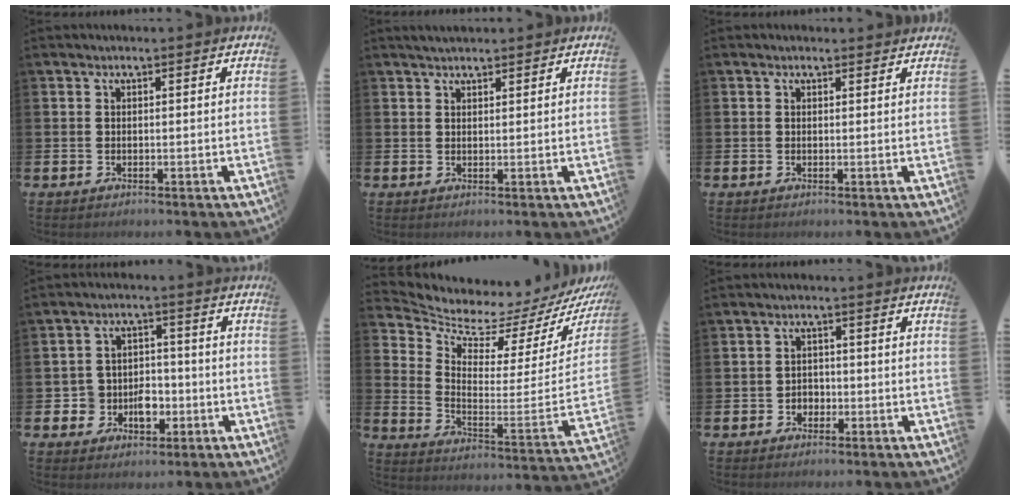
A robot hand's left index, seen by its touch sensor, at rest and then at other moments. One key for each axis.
{"total": 2.0, "fx": 1.9, "fy": 0.6, "fz": 0.4, "tx": -0.002, "ty": -0.002, "tz": 0.033}
{"total": 0.6, "fx": 0.5, "fy": 0.2, "fz": 0.1, "tx": 0.008, "ty": 0.000, "tz": 0.007}
{"total": 4.7, "fx": -1.7, "fy": 4.2, "fz": 1.4, "tx": -0.026, "ty": 0.004, "tz": -0.037}
{"total": 5.8, "fx": 5.6, "fy": 1.6, "fz": 0.7, "tx": -0.038, "ty": -0.073, "tz": 0.087}
{"total": 2.0, "fx": -0.9, "fy": 1.7, "fz": 0.5, "tx": -0.009, "ty": 0.001, "tz": -0.022}